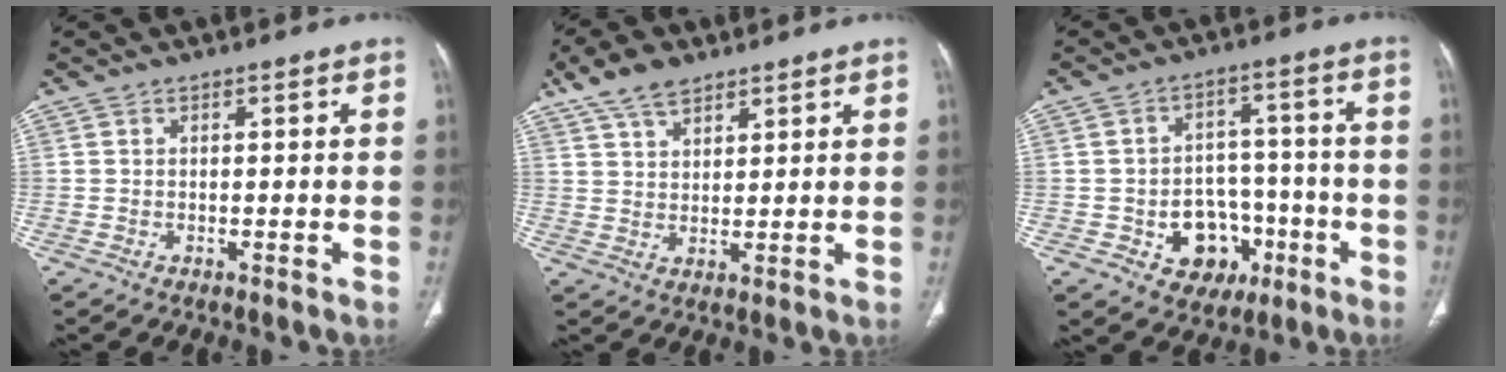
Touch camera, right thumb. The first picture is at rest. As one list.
[{"total": 7.5, "force": [5.2, 3.8, 3.9], "torque": [-0.060, -0.013, 0.099]}, {"total": 11.1, "force": [-4.1, 8.7, 5.5], "torque": [-0.033, 0.038, -0.049]}]